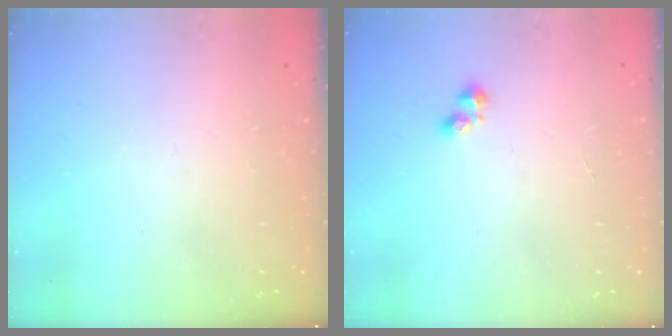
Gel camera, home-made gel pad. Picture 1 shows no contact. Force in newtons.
{"total": 2.4, "press": 2.3, "slide": 0.5}